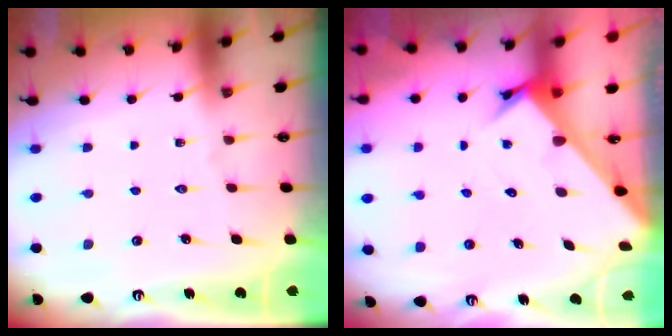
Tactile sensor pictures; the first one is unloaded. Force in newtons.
{"total": 2.8, "press": 2.8, "slide": 0.2}